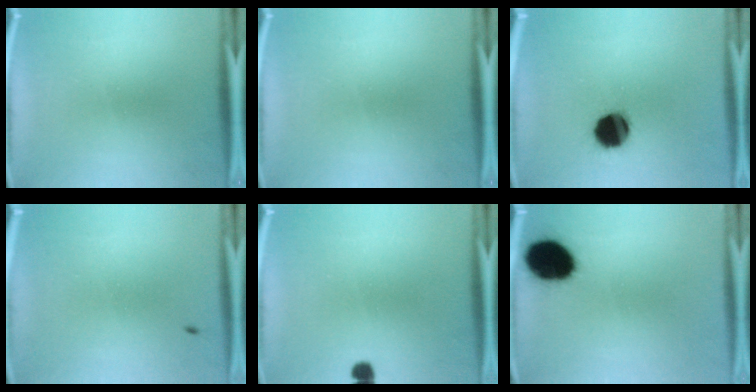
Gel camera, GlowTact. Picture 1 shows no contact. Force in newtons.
{"total": 0.0}
{"total": 12.6}
{"total": 0.8}
{"total": 2.0}
{"total": 15.2}